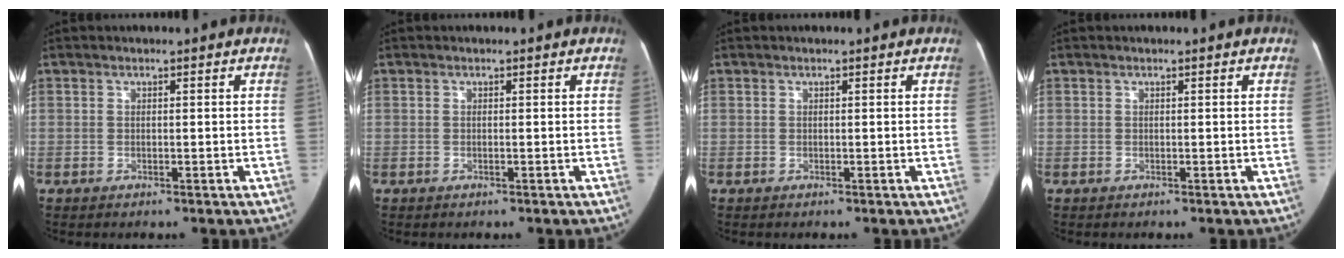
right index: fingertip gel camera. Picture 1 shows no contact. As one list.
[{"total": 0.0}, {"total": 0.0}, {"total": 0.0}]